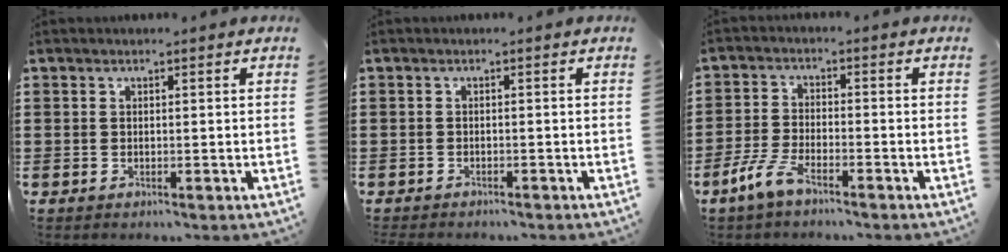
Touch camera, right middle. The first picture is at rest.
{"total": 0.9, "force": [-0.9, 0.0, 0.0], "torque": [-0.003, -0.001, -0.019]}
{"total": 5.0, "force": [-3.6, 1.1, 3.2], "torque": [-0.088, -0.007, -0.076]}